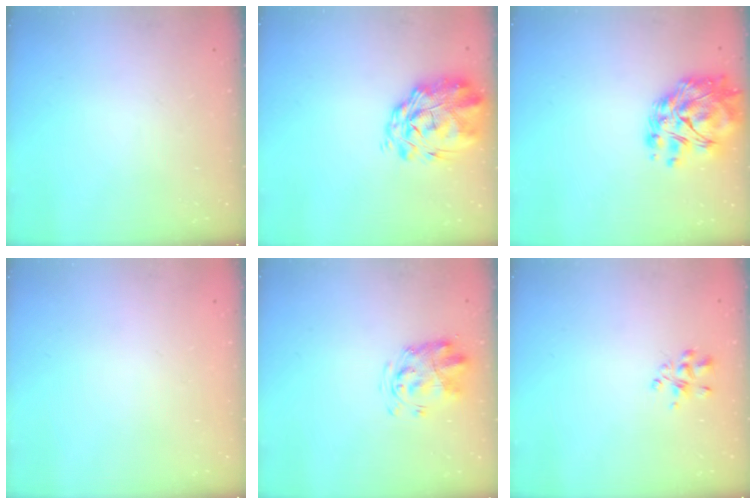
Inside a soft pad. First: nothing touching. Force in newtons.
{"total": 3.1, "press": 2.7, "slide": 1.6}
{"total": 12.0, "press": 11.2, "slide": 4.2}
{"total": 1.8, "press": 1.8, "slide": 0.2}
{"total": 3.2, "press": 3.1, "slide": 0.8}
{"total": 3.9, "press": 3.7, "slide": 1.2}